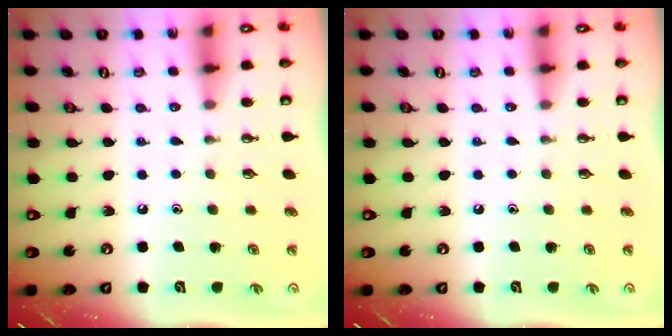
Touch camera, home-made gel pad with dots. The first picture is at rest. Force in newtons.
{"total": 0.0}